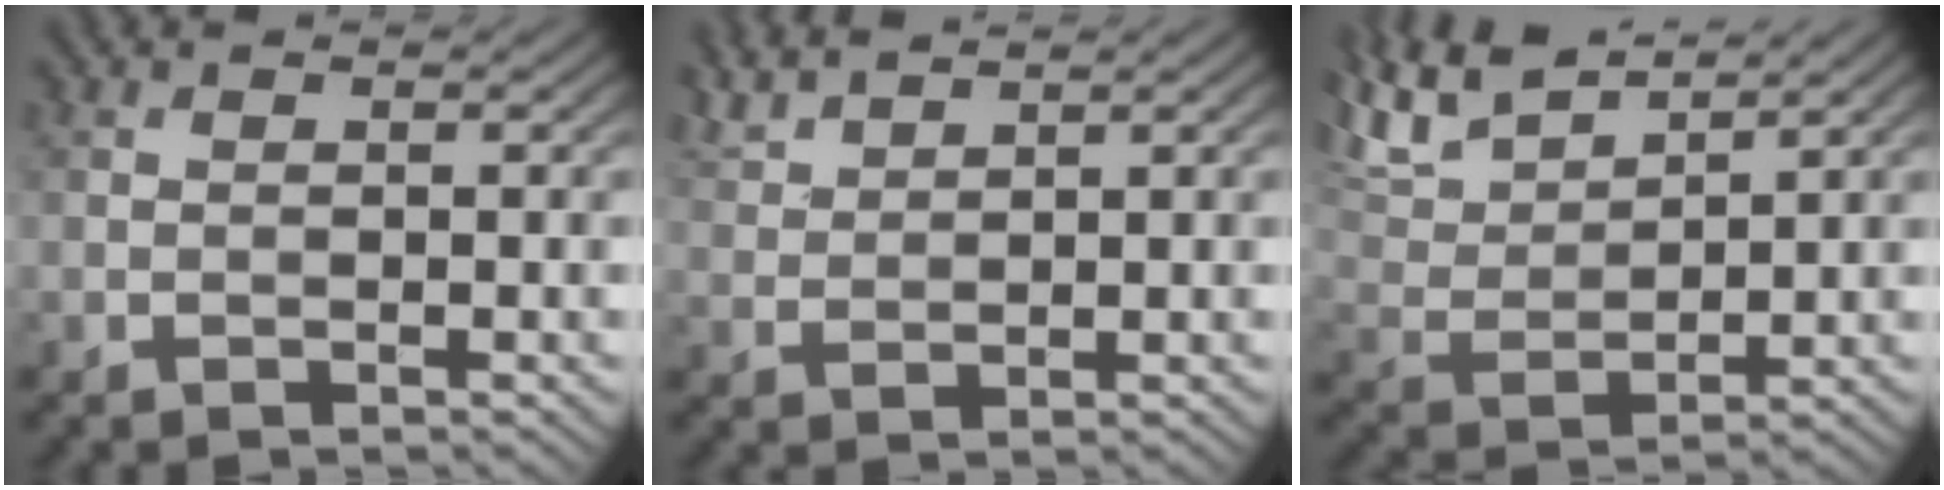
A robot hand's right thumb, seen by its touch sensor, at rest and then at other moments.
{"total": 3.4, "force": [3.1, 0.5, 1.3], "torque": [-0.034, 0.007, 0.070]}
{"total": 10.5, "force": [8.5, 2.9, 5.5], "torque": [-0.150, 0.021, 0.165]}